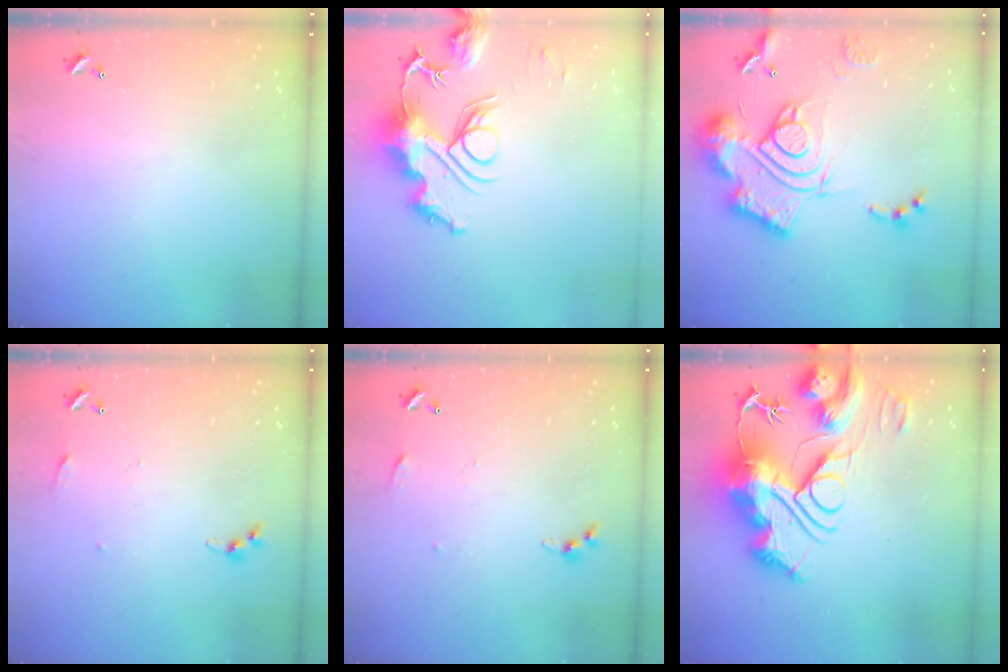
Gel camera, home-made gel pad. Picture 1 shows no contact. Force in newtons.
{"total": 13.9, "press": 13.8, "slide": 1.5}
{"total": 23.3, "press": 23.1, "slide": 2.3}
{"total": 5.1, "press": 5.0, "slide": 0.6}
{"total": 5.1, "press": 5.0, "slide": 0.6}
{"total": 0.5, "press": 0.5, "slide": 0.0}